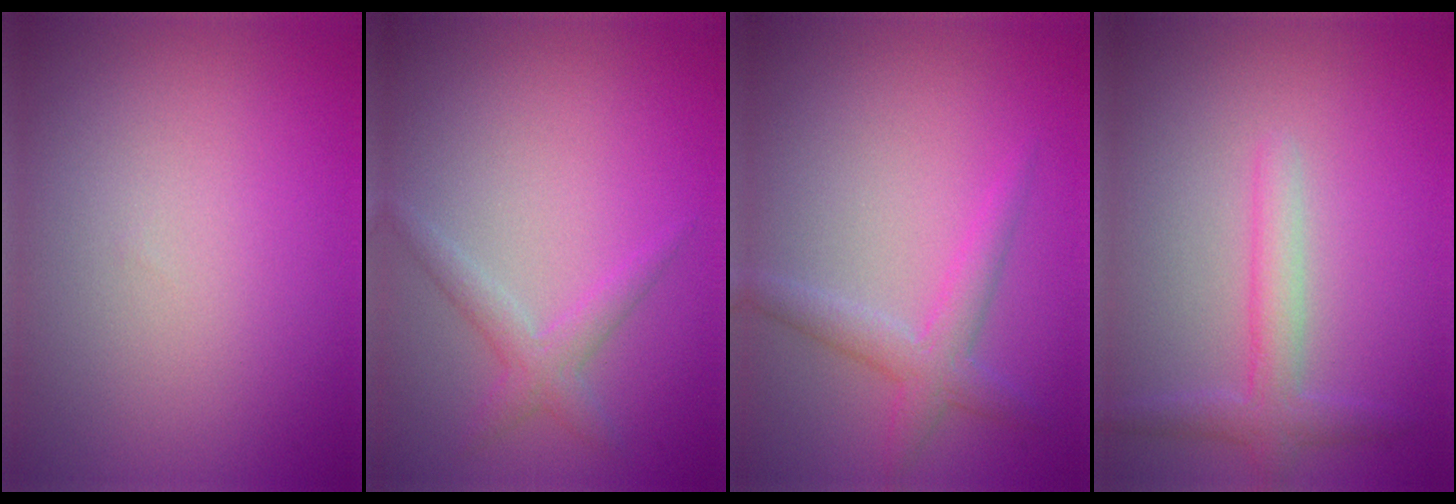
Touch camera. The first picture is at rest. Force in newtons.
{"total": 2.0, "press": 2.0, "slide": 0.1}
{"total": 2.6, "press": 2.6, "slide": 0.1}
{"total": 2.5, "press": 2.5, "slide": 0.1}